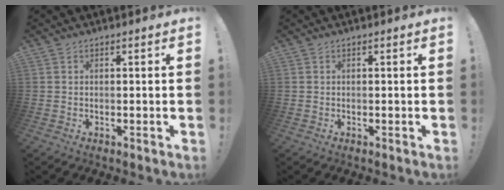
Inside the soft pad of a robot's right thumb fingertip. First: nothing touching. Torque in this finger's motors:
{"motor_torque": [0.00, 0.00, 0.00, 0.00, 0.00]}